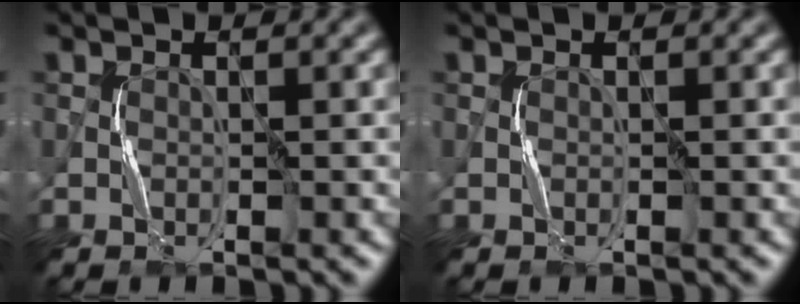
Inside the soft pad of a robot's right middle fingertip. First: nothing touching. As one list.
[{"total": 0.0}]